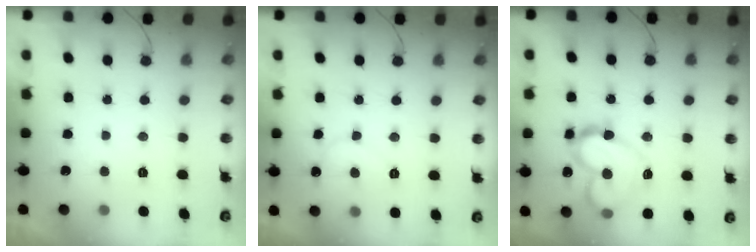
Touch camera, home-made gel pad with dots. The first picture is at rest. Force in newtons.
{"total": 6.5, "press": 6.5, "slide": 0.5}
{"total": 16.5, "press": 16.5, "slide": 1.1}